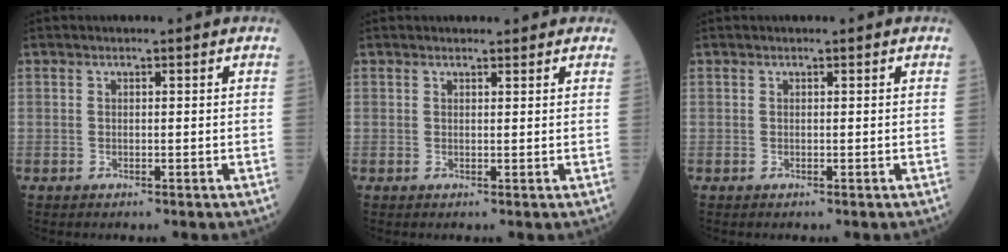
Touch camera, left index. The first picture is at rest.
{"total": 2.6, "force": [2.3, 0.9, 0.7], "torque": [-0.008, 0.014, 0.026]}
{"total": 0.0}